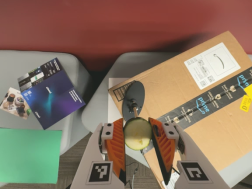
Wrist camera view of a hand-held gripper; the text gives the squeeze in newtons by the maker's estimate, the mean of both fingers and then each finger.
{"total": 12.0, "left": 12.2, "right": 11.8}